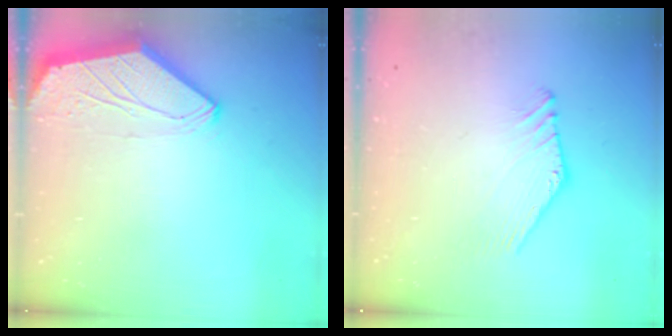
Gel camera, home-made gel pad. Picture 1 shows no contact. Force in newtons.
{"total": 2.0, "press": 2.0, "slide": 0.0}